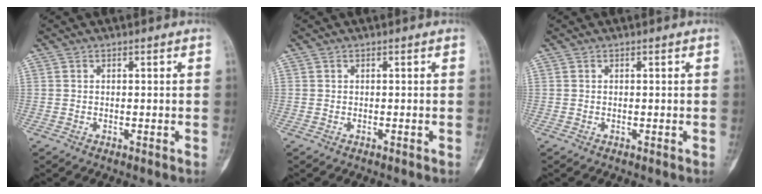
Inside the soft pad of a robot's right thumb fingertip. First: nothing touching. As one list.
[{"total": 0.0}, {"total": 0.0}]